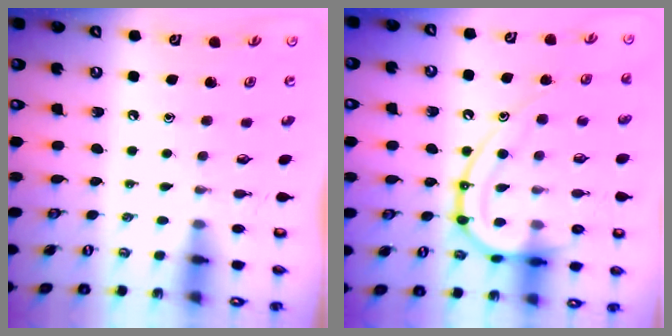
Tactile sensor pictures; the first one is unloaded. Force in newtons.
{"total": 18.5, "press": 18.5, "slide": 1.2}